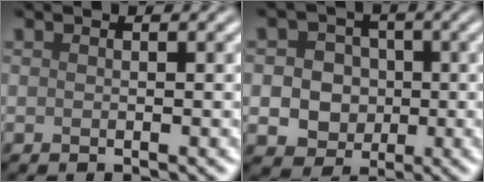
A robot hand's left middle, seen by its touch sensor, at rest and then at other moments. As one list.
[{"total": 5.7, "force": [-0.3, 5.1, 2.5], "torque": [-0.027, 0.015, -0.025]}]